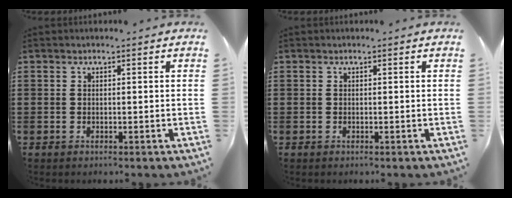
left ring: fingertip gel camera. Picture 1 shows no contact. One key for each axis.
{"total": 0.0}